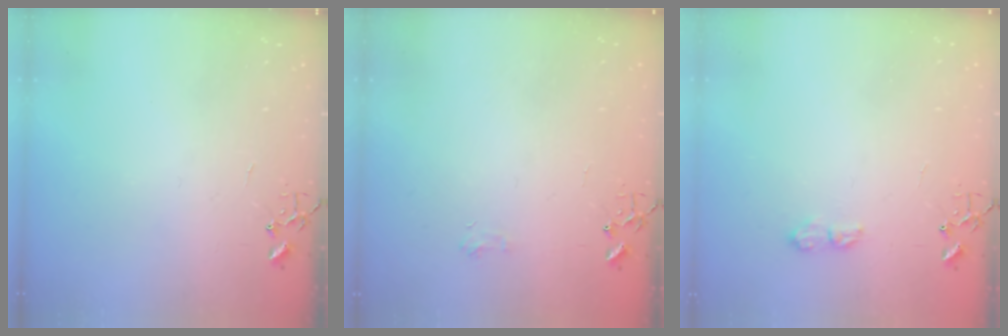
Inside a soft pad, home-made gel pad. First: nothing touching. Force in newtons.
{"total": 4.8, "press": 4.7, "slide": 0.6}
{"total": 7.0, "press": 7.0, "slide": 0.8}